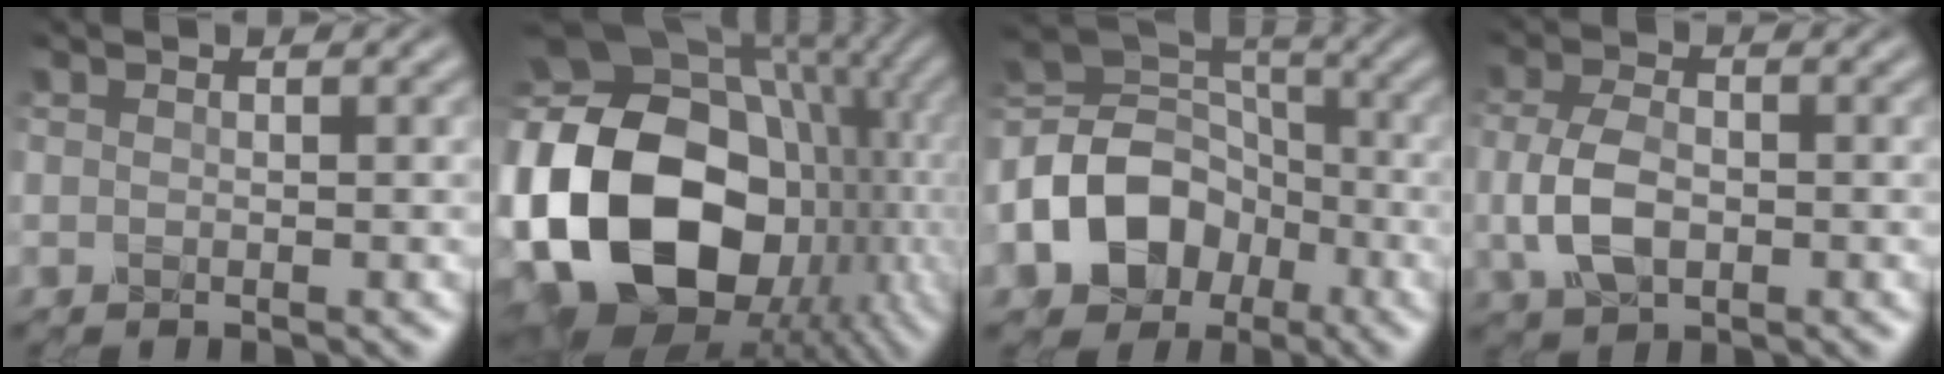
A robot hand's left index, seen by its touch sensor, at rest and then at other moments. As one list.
[{"total": 20.2, "force": [-2.8, 14.9, 13.3], "torque": [-0.297, -0.005, -0.036]}, {"total": 10.2, "force": [-3.8, 7.9, 5.3], "torque": [-0.120, -0.002, -0.080]}, {"total": 4.2, "force": [-0.7, 2.4, 3.3], "torque": [-0.085, 0.000, -0.013]}]